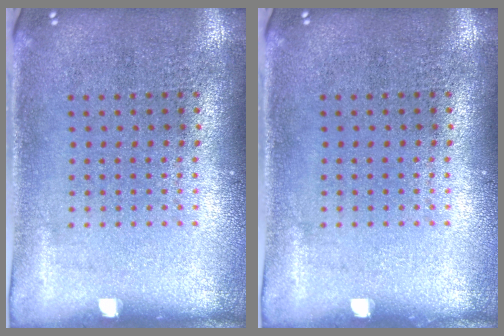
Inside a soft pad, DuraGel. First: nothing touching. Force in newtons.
{"total": 0.0}